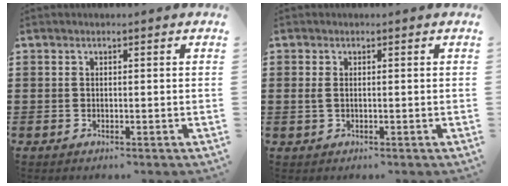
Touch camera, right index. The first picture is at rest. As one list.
[{"total": 1.4, "force": [0.1, 0.8, 1.2], "torque": [-0.033, 0.001, -0.002]}]